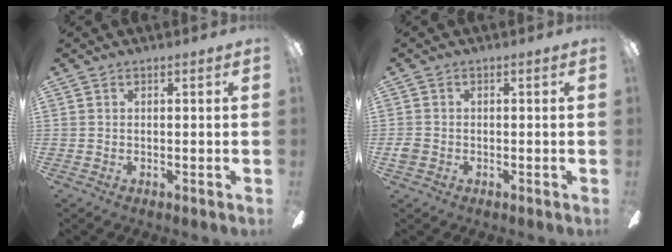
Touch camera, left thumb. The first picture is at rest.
{"total": 2.0, "force": [-0.9, 1.5, 0.8], "torque": [-0.012, 0.005, -0.018]}